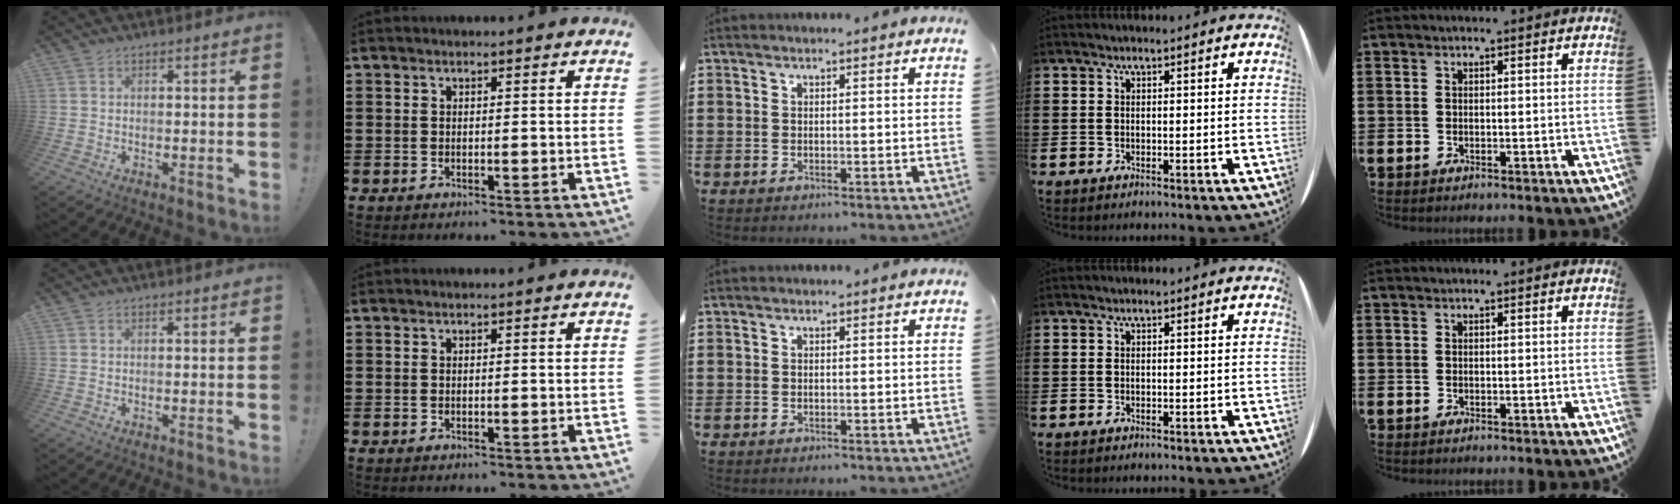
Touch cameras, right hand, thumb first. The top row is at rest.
{}